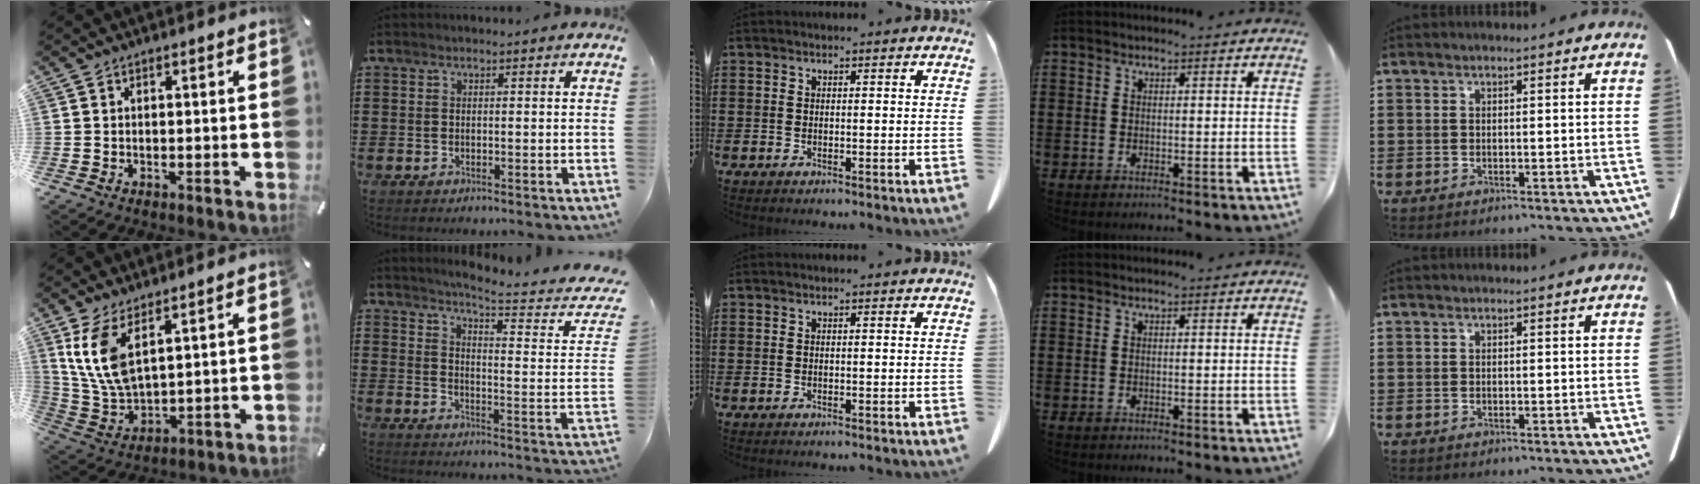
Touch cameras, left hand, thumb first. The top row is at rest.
{"thumb": {"total": 10.9, "force": [6.1, 4.8, 7.7], "torque": [-0.191, -0.034, 0.110]}, "index": {"total": 5.0, "force": [4.3, -0.9, 2.4], "torque": [-0.053, -0.038, 0.062]}}